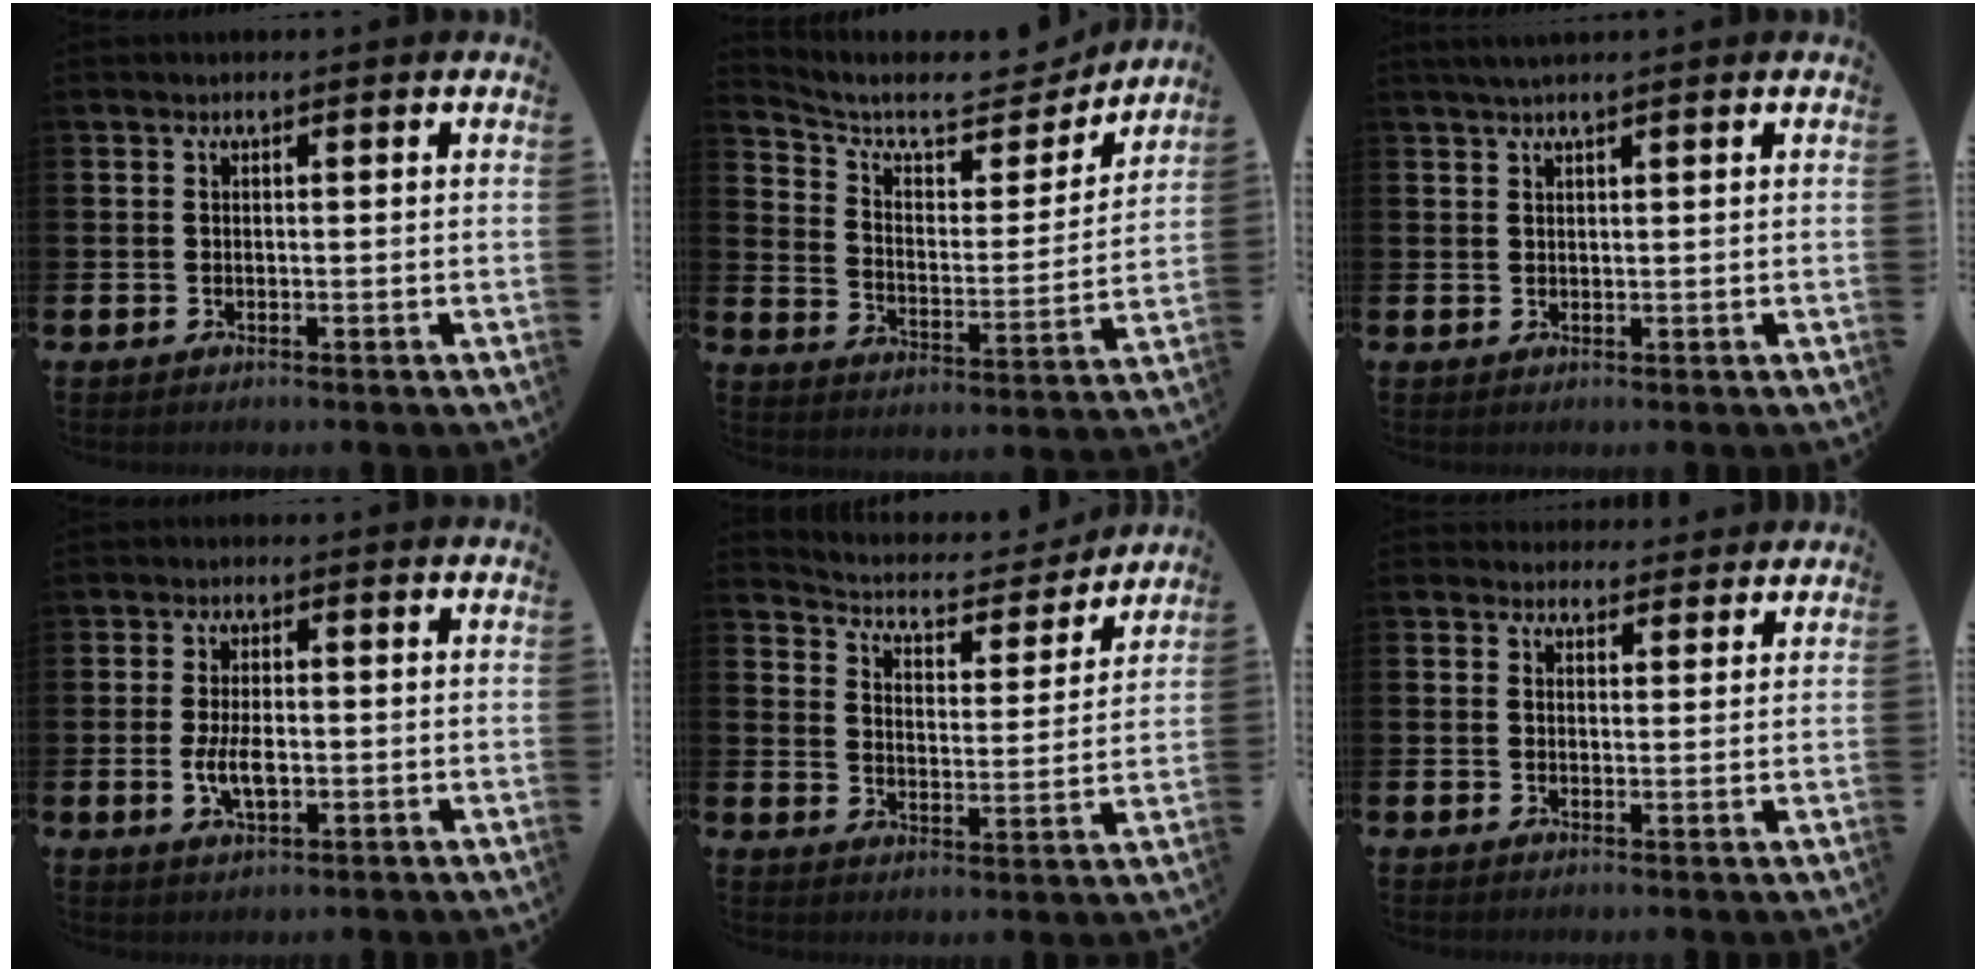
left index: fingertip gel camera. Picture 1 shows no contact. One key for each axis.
{"total": 8.1, "fx": 7.2, "fy": 2.7, "fz": 2.6, "tx": -0.077, "ty": -0.058, "tz": 0.118}
{"total": 1.7, "fx": 1.4, "fy": 0.0, "fz": 0.9, "tx": -0.024, "ty": 0.007, "tz": 0.027}
{"total": 4.2, "fx": -0.5, "fy": 2.0, "fz": 3.6, "tx": -0.055, "ty": 0.001, "tz": -0.011}
{"total": 5.1, "fx": 4.8, "fy": 1.5, "fz": 0.9, "tx": -0.043, "ty": -0.042, "tz": 0.074}
{"total": 3.3, "fx": 3.0, "fy": 1.3, "fz": -0.4, "tx": 0.008, "ty": -0.012, "tz": 0.054}